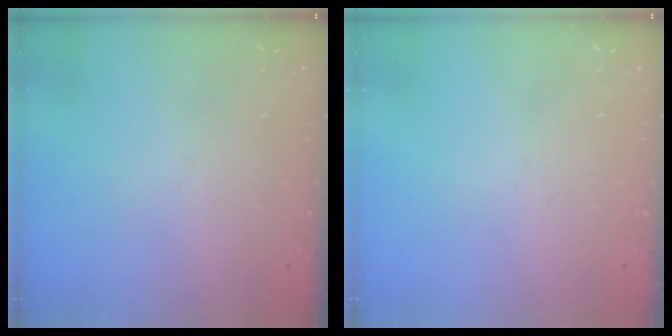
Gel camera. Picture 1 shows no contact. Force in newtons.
{"total": 0.0}